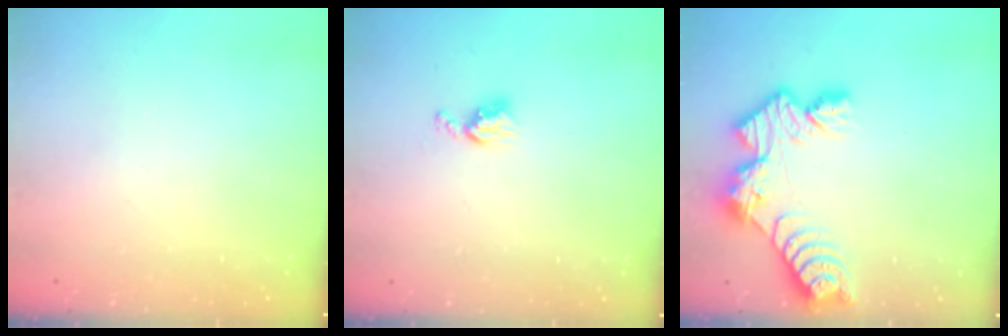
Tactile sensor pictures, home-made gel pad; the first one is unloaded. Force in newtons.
{"total": 5.1, "press": 5.1, "slide": 0.7}
{"total": 10.3, "press": 10.3, "slide": 1.0}